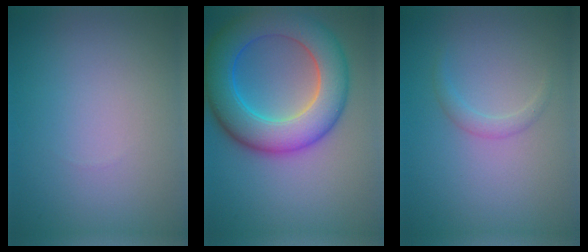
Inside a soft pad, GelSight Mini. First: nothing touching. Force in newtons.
{"total": 9.5, "press": 9.5, "slide": 0.4}
{"total": 1.2, "press": 1.2, "slide": 0.1}